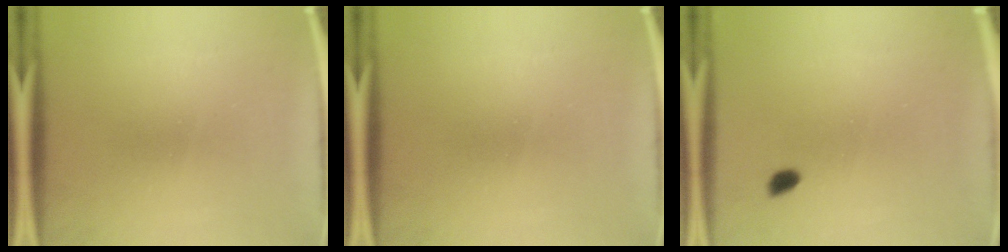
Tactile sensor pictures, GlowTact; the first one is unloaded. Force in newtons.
{"total": 0.0}
{"total": 1.4}